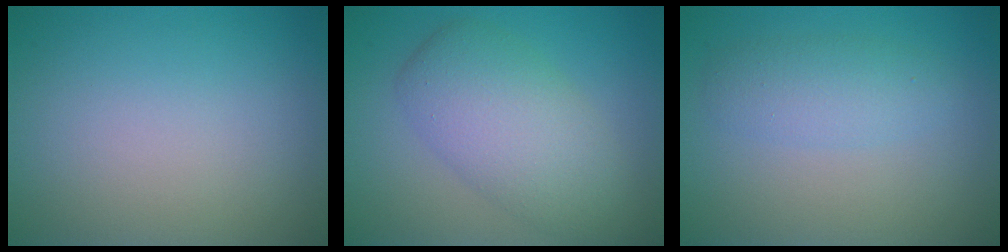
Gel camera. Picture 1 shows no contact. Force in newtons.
{"total": 6.2, "press": 6.2, "slide": 0.3}
{"total": 2.5, "press": 2.5, "slide": 0.2}